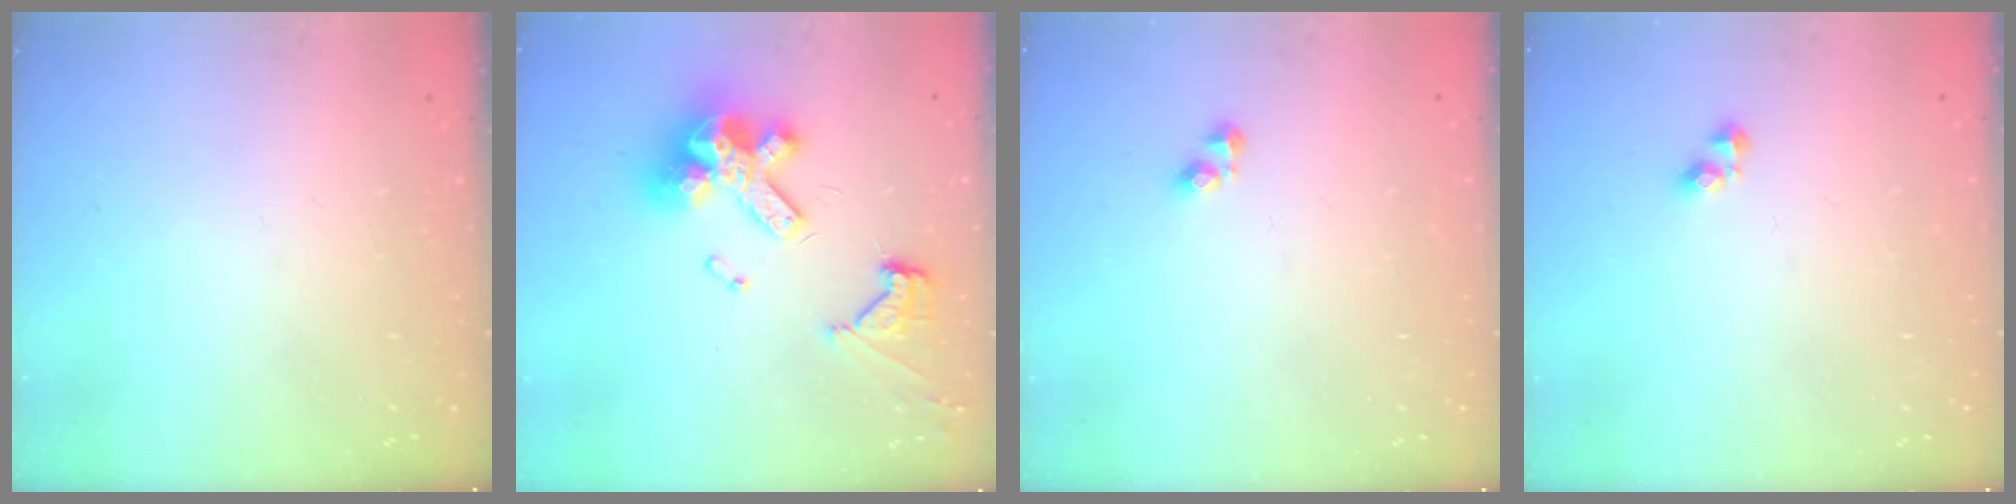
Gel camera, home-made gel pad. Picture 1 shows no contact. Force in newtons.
{"total": 15.0, "press": 14.9, "slide": 1.6}
{"total": 2.7, "press": 2.7, "slide": 0.4}
{"total": 2.7, "press": 2.7, "slide": 0.4}